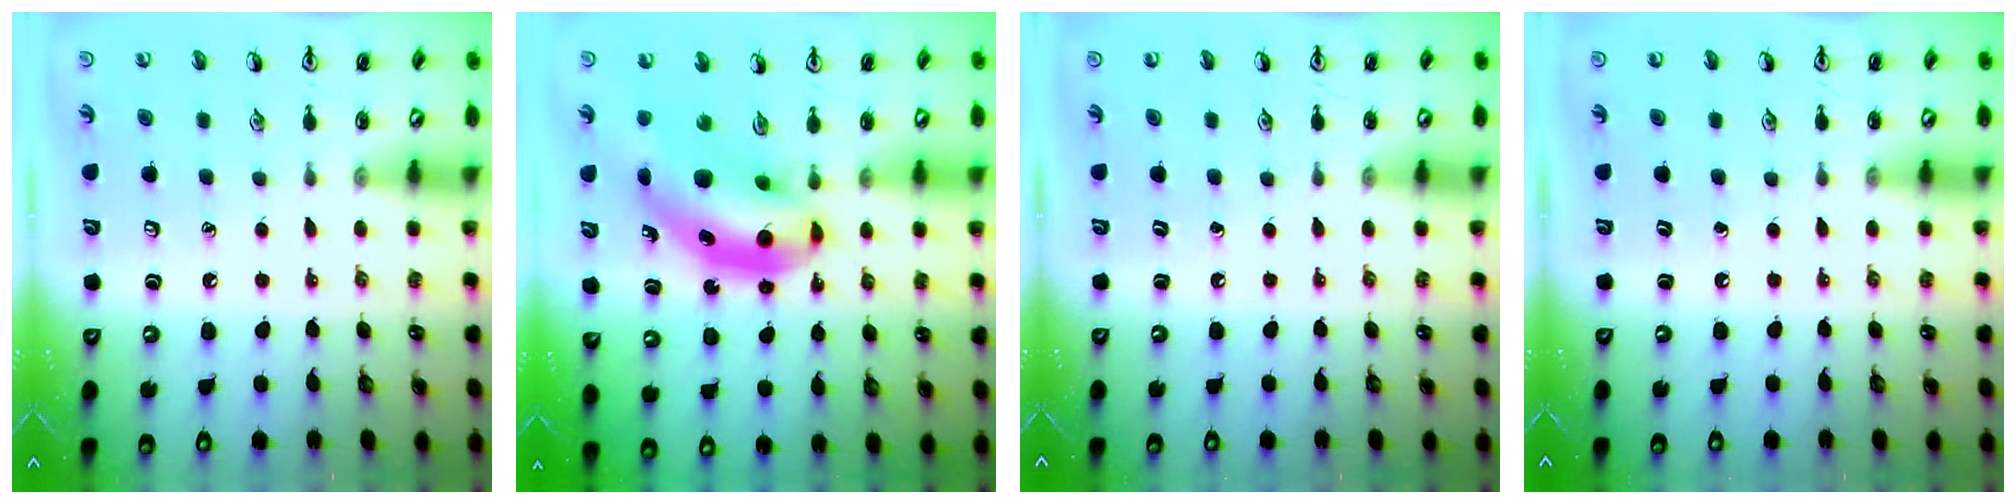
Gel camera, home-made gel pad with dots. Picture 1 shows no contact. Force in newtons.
{"total": 11.4, "press": 10.9, "slide": 3.3}
{"total": 0.0}
{"total": 0.0}